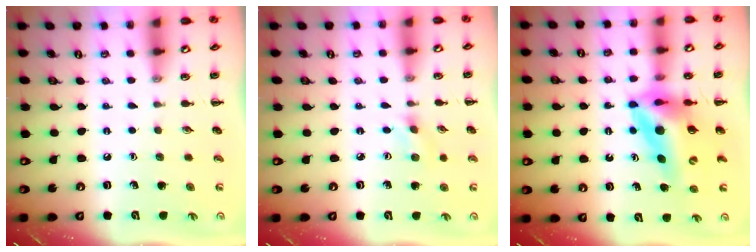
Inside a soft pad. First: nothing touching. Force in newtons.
{"total": 1.4, "press": 1.3, "slide": 0.4}
{"total": 13.1, "press": 12.5, "slide": 3.9}